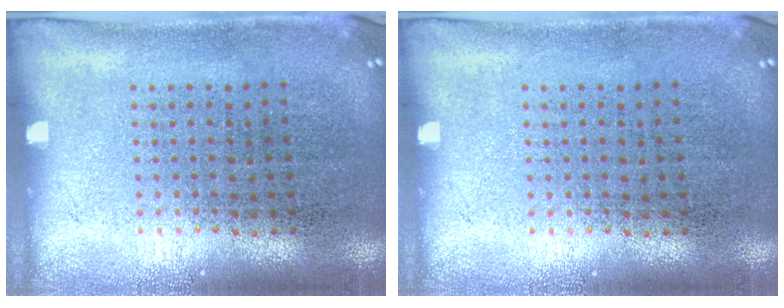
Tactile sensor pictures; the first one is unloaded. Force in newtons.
{"total": 0.0}